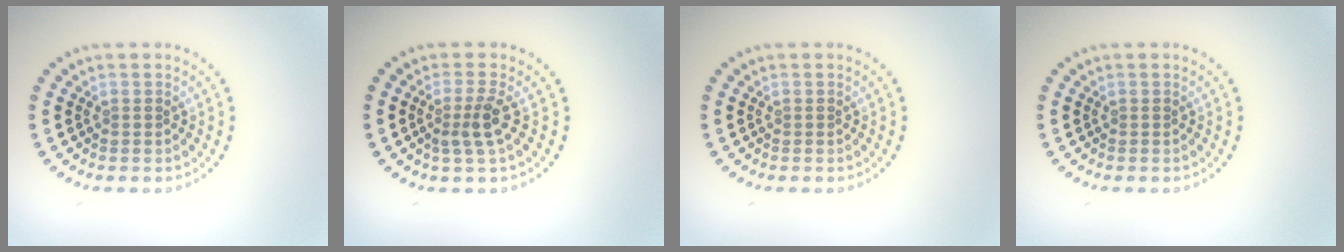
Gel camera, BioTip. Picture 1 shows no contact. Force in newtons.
{"total": 2.4, "press": 1.8, "slide": 1.6}
{"total": 0.0}
{"total": 0.0}